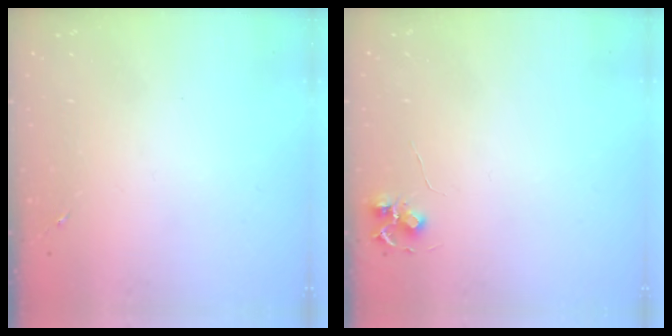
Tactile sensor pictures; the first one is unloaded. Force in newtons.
{"total": 5.9, "press": 5.9, "slide": 0.5}